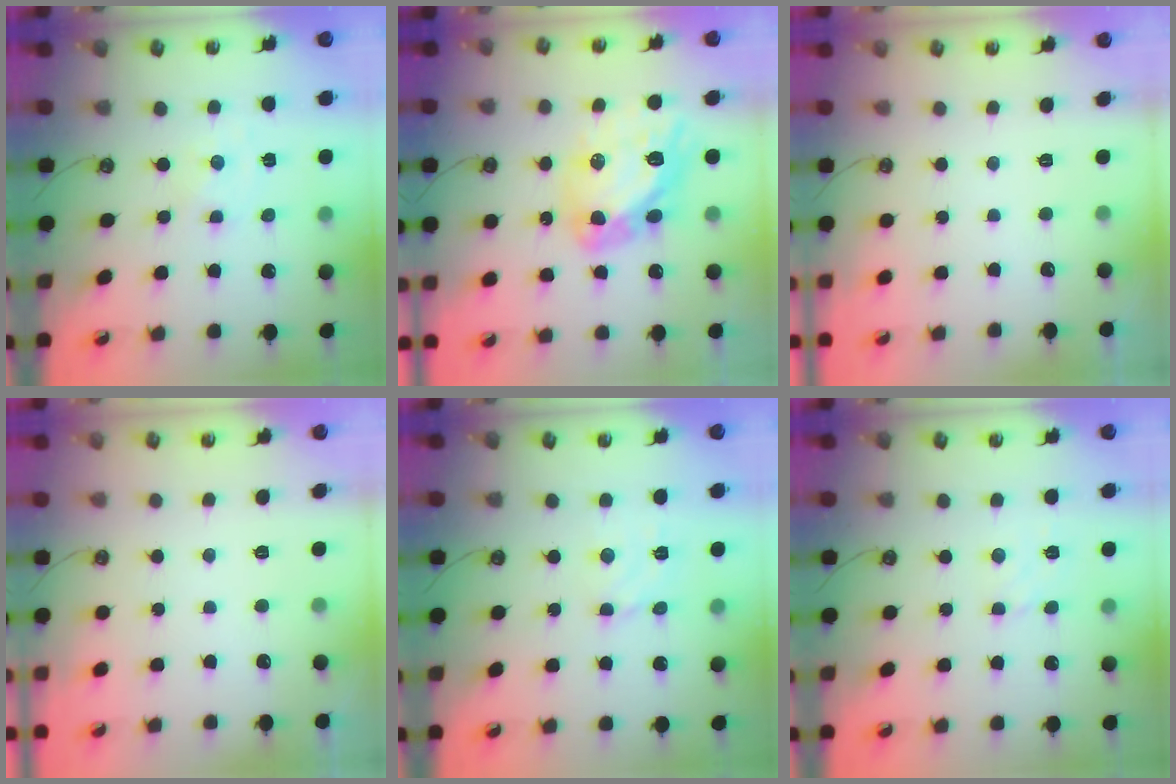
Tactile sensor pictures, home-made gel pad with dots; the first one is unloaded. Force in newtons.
{"total": 18.0, "press": 17.9, "slide": 1.8}
{"total": 0.0}
{"total": 0.0}
{"total": 4.2, "press": 4.1, "slide": 0.6}
{"total": 2.9, "press": 2.8, "slide": 0.5}